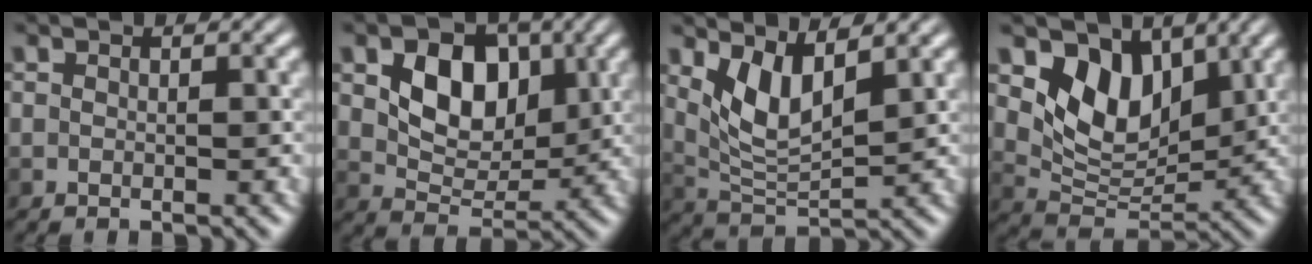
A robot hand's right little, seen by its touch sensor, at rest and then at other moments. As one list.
[{"total": 6.0, "force": [1.1, 4.3, 4.1], "torque": [-0.066, -0.006, 0.016]}, {"total": 4.4, "force": [1.9, 1.7, 3.6], "torque": [-0.078, -0.012, 0.039]}, {"total": 6.7, "force": [3.3, 4.2, 4.0], "torque": [-0.073, -0.007, 0.057]}]